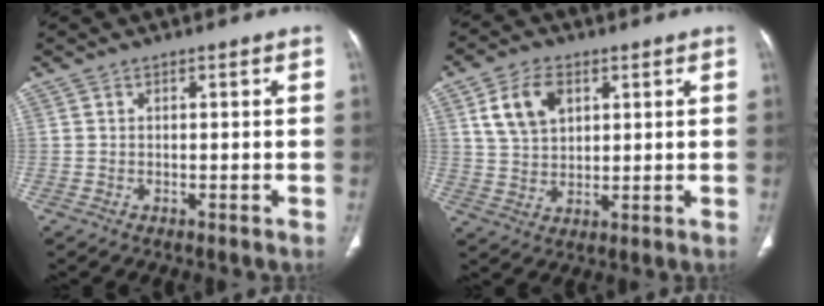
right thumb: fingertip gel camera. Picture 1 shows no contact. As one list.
[{"total": 8.6, "force": [3.4, 5.7, 5.4], "torque": [-0.086, -0.008, 0.069]}]